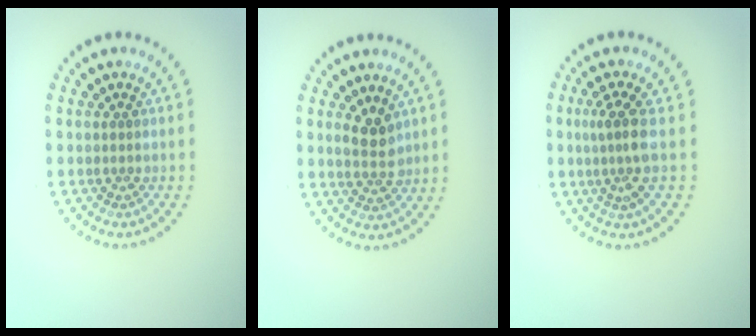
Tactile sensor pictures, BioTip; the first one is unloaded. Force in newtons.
{"total": 2.4, "press": 2.3, "slide": 0.8}
{"total": 2.7, "press": 2.0, "slide": 1.9}